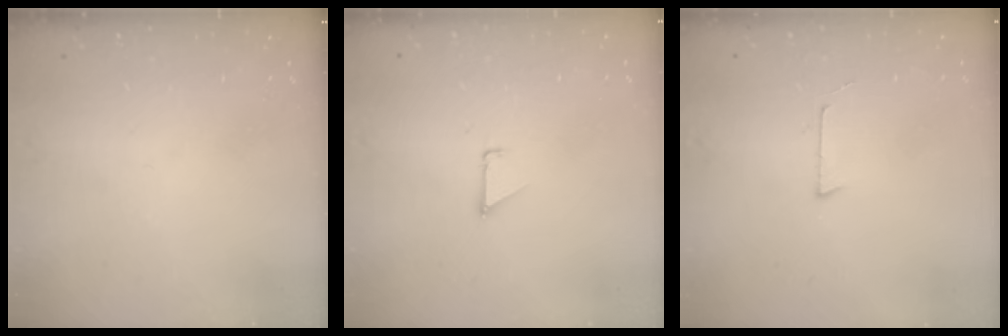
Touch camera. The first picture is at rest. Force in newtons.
{"total": 0.7, "press": 0.7, "slide": 0.1}
{"total": 3.2, "press": 3.2, "slide": 0.2}